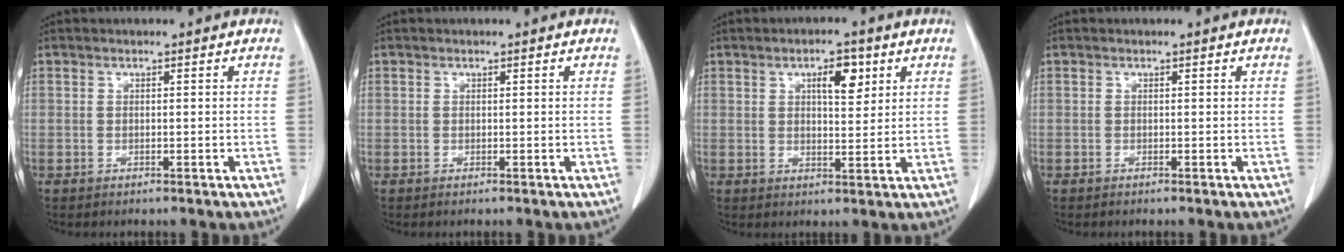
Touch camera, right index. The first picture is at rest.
{"total": 0.0}
{"total": 5.0, "force": [2.3, 1.8, 4.1], "torque": [-0.065, 0.003, 0.037]}
{"total": 0.0}